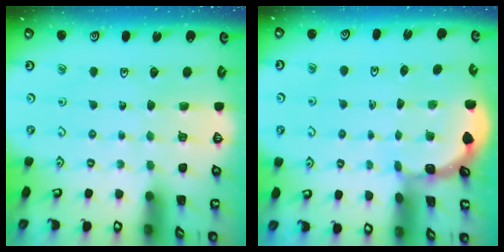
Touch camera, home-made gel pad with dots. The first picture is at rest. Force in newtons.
{"total": 1.3, "press": 1.3, "slide": 0.1}